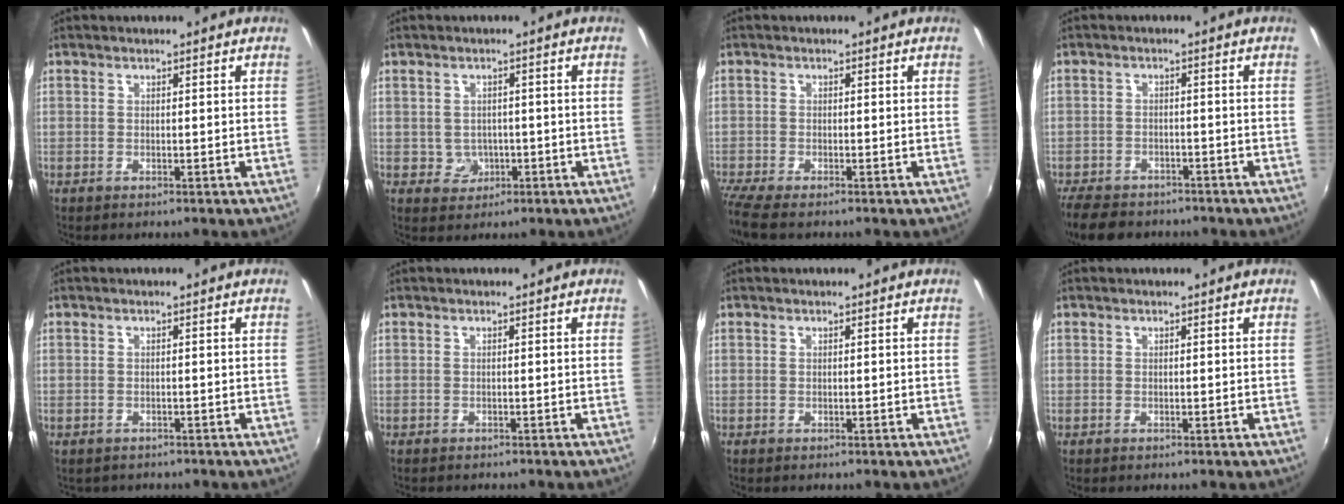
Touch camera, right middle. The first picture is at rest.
{"total": 3.5, "force": [-0.7, 3.3, 0.7], "torque": [-0.017, 0.005, -0.002]}
{"total": 4.4, "force": [-3.7, 0.3, 2.3], "torque": [-0.062, -0.025, -0.074]}
{"total": 9.4, "force": [-7.7, 4.4, 3.3], "torque": [-0.091, -0.013, -0.129]}
{"total": 1.4, "force": [-1.1, 0.9, 0.2], "torque": [-0.009, -0.004, -0.014]}
{"total": 1.2, "force": [-1.1, 0.4, 0.2], "torque": [-0.009, -0.006, -0.017]}
{"total": 0.0}
{"total": 0.0}